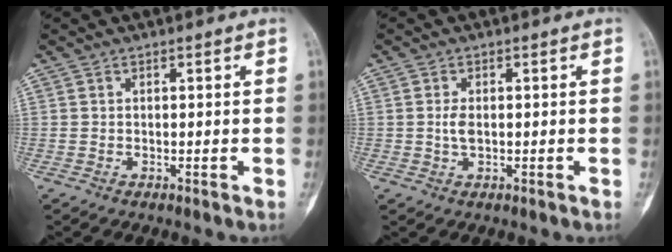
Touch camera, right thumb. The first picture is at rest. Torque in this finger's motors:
{"motor_torque": [0.49, -0.21, -0.05, -0.57, -0.06]}